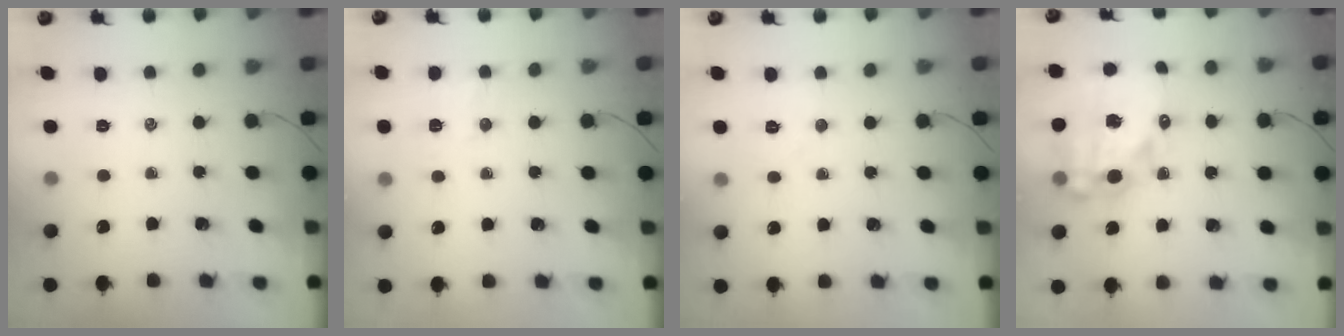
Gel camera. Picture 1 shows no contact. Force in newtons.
{"total": 5.4, "press": 5.3, "slide": 0.8}
{"total": 3.8, "press": 3.7, "slide": 0.8}
{"total": 17.5, "press": 17.2, "slide": 3.5}